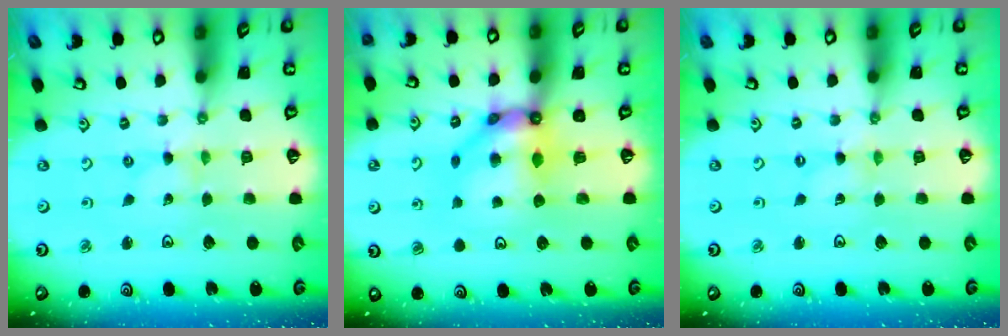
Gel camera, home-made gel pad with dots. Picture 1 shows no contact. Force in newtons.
{"total": 10.3, "press": 10.2, "slide": 1.2}
{"total": 0.0}